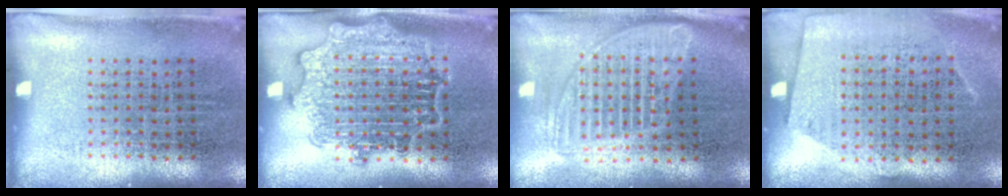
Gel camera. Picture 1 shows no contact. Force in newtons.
{"total": 2.7, "press": 2.7, "slide": 0.4}
{"total": 1.7, "press": 1.4, "slide": 0.9}
{"total": 0.6, "press": 0.2, "slide": 0.6}